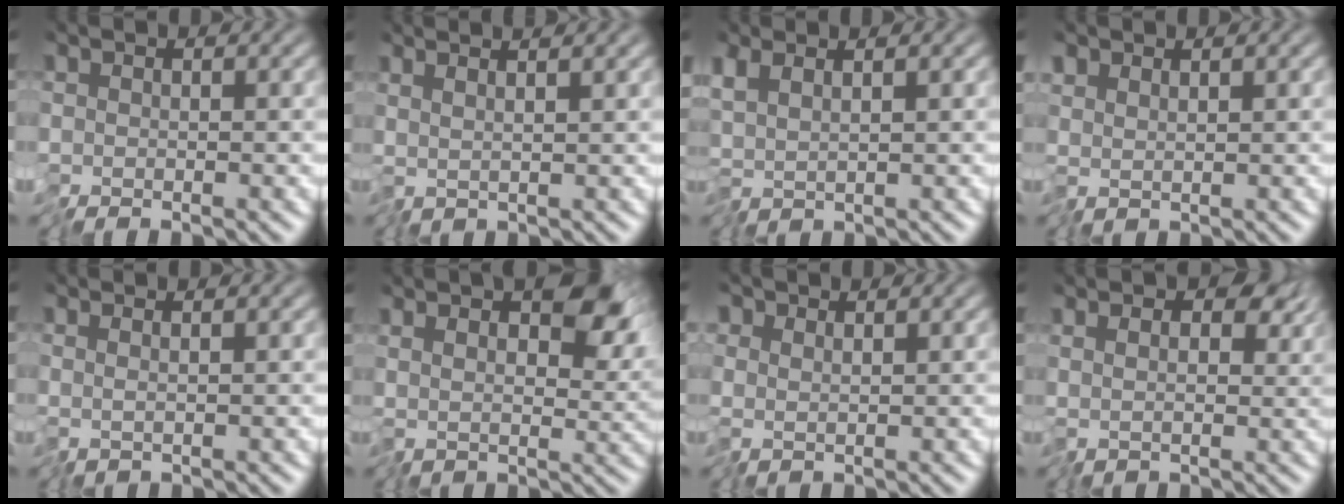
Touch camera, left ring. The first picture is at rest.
{"total": 2.4, "force": [2.0, -0.5, 1.1], "torque": [-0.023, 0.011, 0.036]}
{"total": 1.7, "force": [1.1, 0.2, 1.2], "torque": [-0.034, 0.003, 0.026]}
{"total": 1.1, "force": [1.1, 0.1, 0.0], "torque": [-0.001, 0.002, 0.022]}
{"total": 0.5, "force": [0.2, -0.5, 0.2], "torque": [-0.005, 0.001, 0.008]}
{"total": 6.9, "force": [3.1, 3.2, 5.3], "torque": [-0.084, 0.006, 0.054]}
{"total": 1.1, "force": [0.9, 0.6, 0.0], "torque": [0.002, 0.002, 0.017]}
{"total": 4.8, "force": [2.3, 2.7, 3.2], "torque": [-0.052, 0.008, 0.041]}